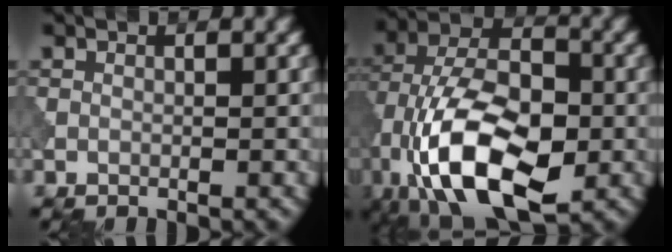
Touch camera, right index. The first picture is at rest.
{"total": 14.8, "force": [-5.5, 7.5, 11.6], "torque": [-0.221, -0.009, -0.107]}